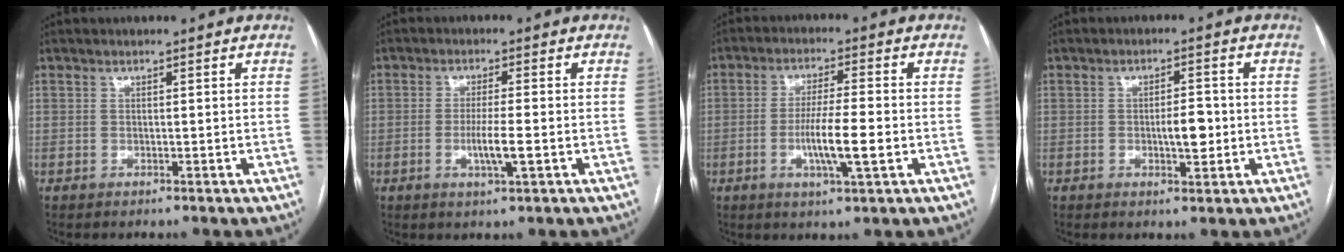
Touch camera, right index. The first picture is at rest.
{"total": 4.8, "force": [-1.2, 0.1, 4.6], "torque": [-0.088, -0.009, -0.022]}
{"total": 8.0, "force": [-2.0, 0.4, 7.7], "torque": [-0.141, -0.006, -0.037]}
{"total": 4.3, "force": [-0.6, 1.4, 4.0], "torque": [-0.060, 0.001, -0.006]}